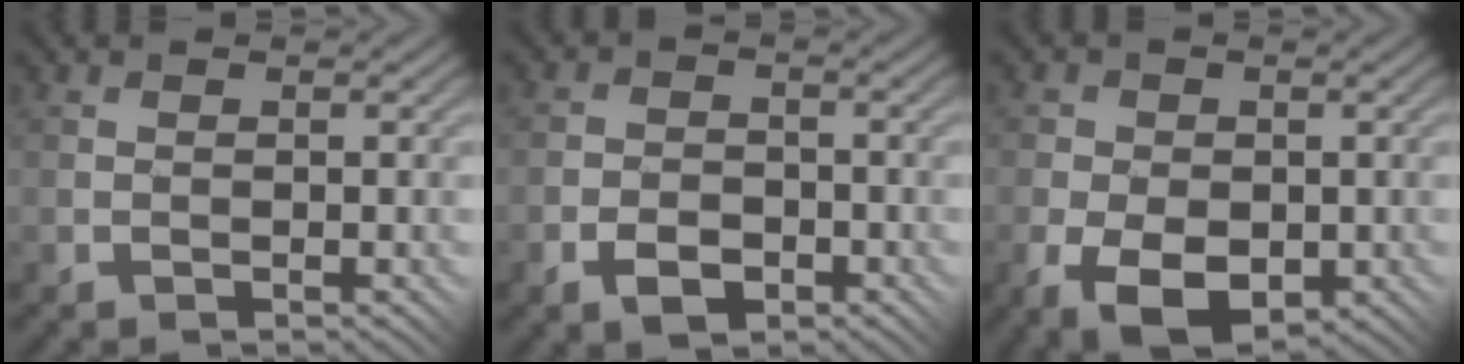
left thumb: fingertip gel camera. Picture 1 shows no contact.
{"total": 3.6, "force": [-1.9, 2.1, 2.2], "torque": [-0.037, 0.002, -0.041]}
{"total": 7.2, "force": [-2.6, 4.5, 5.0], "torque": [-0.092, -0.012, -0.047]}